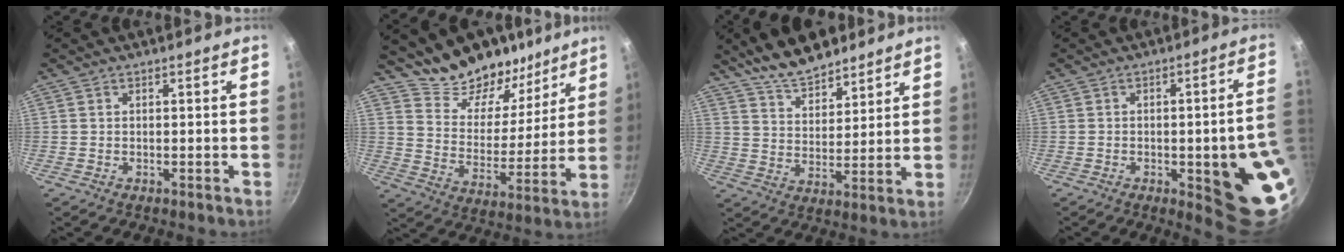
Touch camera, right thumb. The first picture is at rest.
{"total": 16.9, "force": [13.4, 8.1, 6.3], "torque": [-0.051, -0.104, 0.220]}
{"total": 12.0, "force": [9.9, 4.6, 5.0], "torque": [-0.055, -0.052, 0.171]}
{"total": 15.8, "force": [-3.4, 4.2, 14.8], "torque": [-0.134, 0.017, -0.041]}